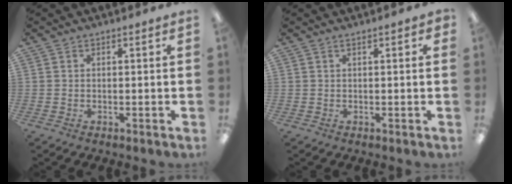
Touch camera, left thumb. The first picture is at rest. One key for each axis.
{"total": 1.1, "fx": 0.4, "fy": 0.3, "fz": 1.0, "tx": -0.010, "ty": -0.001, "tz": 0.005}